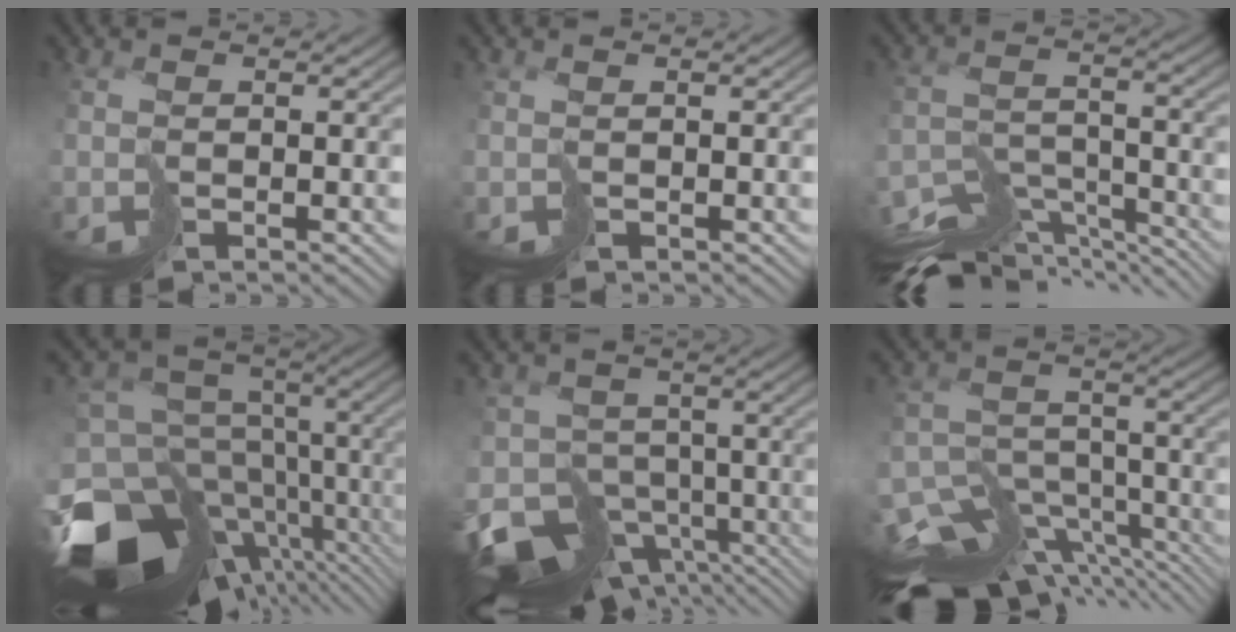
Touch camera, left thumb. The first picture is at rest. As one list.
[{"total": 0.0}, {"total": 12.1, "force": [-10.9, 2.6, 4.5], "torque": [-0.091, -0.018, -0.159]}, {"total": 15.9, "force": [-6.5, 10.0, 10.5], "torque": [-0.242, -0.015, -0.077]}, {"total": 12.4, "force": [-7.3, 8.1, 5.9], "torque": [-0.139, -0.035, -0.097]}, {"total": 13.3, "force": [-10.7, 5.4, 5.7], "torque": [-0.117, -0.011, -0.157]}]